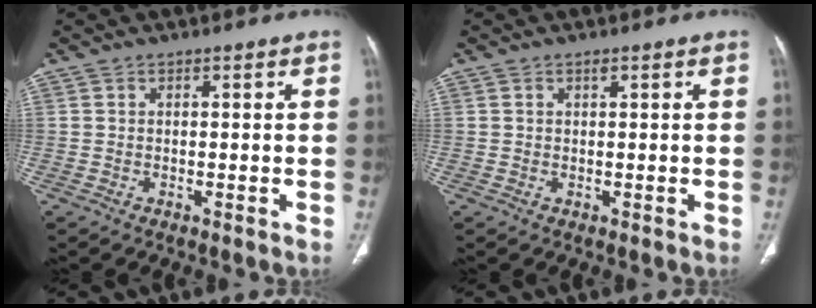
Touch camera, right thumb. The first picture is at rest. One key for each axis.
{"total": 0.8, "fx": 0.4, "fy": 0.3, "fz": 0.5, "tx": -0.009, "ty": -0.002, "tz": 0.009}